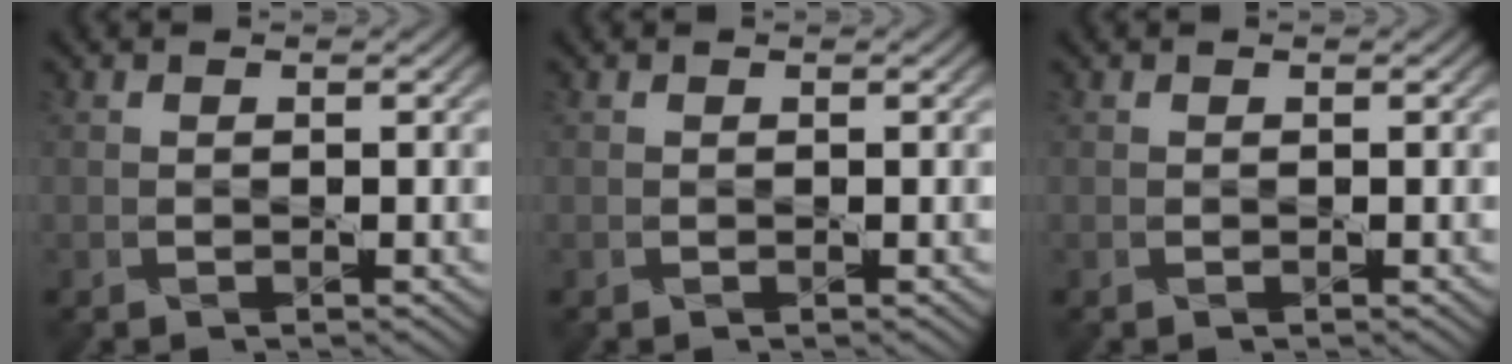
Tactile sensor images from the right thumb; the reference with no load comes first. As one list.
[{"total": 0.0}, {"total": 0.0}]